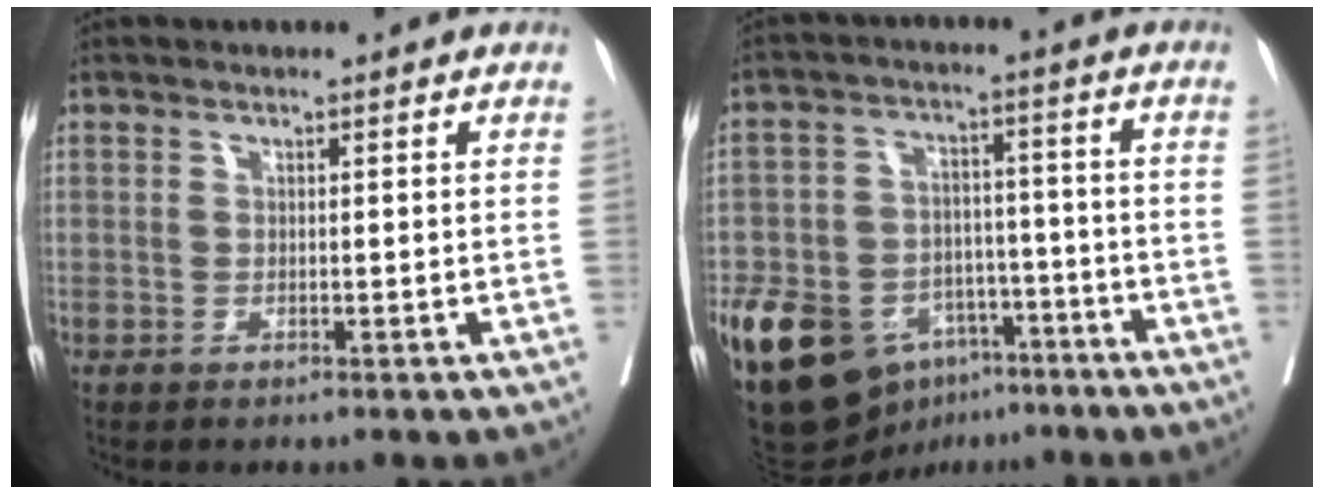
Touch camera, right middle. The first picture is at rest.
{"total": 16.6, "force": [-9.4, 10.5, 8.7], "torque": [-0.159, 0.017, -0.149]}